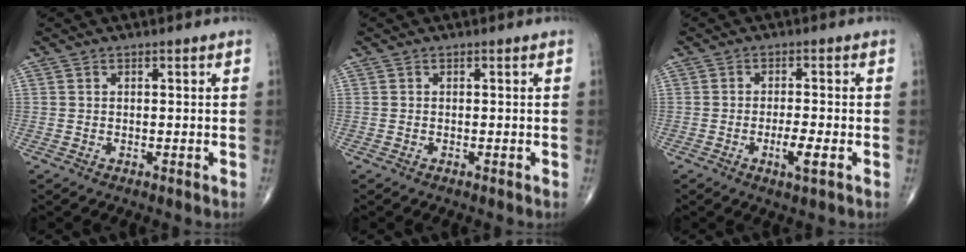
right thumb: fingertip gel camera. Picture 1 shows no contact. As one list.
[{"total": 0.0}, {"total": 4.1, "force": [-1.5, 0.8, 3.7], "torque": [-0.072, -0.002, -0.028]}]